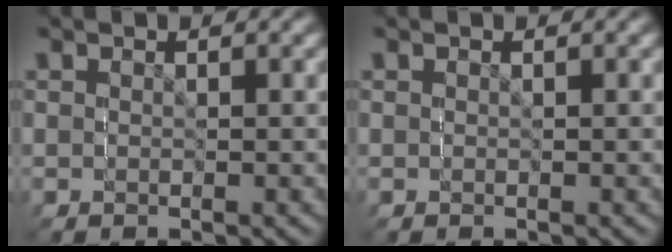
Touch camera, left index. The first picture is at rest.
{"total": 0.0}